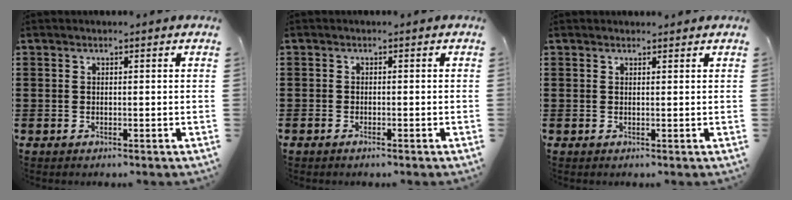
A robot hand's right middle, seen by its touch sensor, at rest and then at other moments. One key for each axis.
{"total": 0.7, "fx": -0.6, "fy": 0.1, "fz": 0.3, "tx": -0.009, "ty": -0.003, "tz": -0.011}
{"total": 0.6, "fx": 0.6, "fy": 0.1, "fz": -0.1, "tx": 0.007, "ty": -0.004, "tz": 0.009}